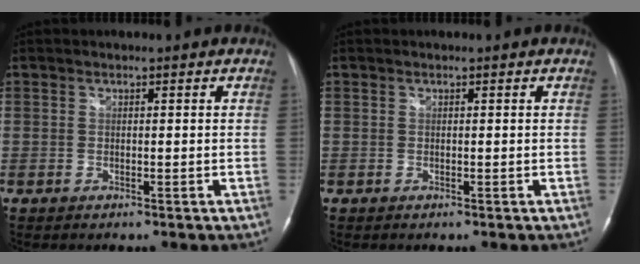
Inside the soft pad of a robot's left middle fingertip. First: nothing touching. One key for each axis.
{"total": 0.0}